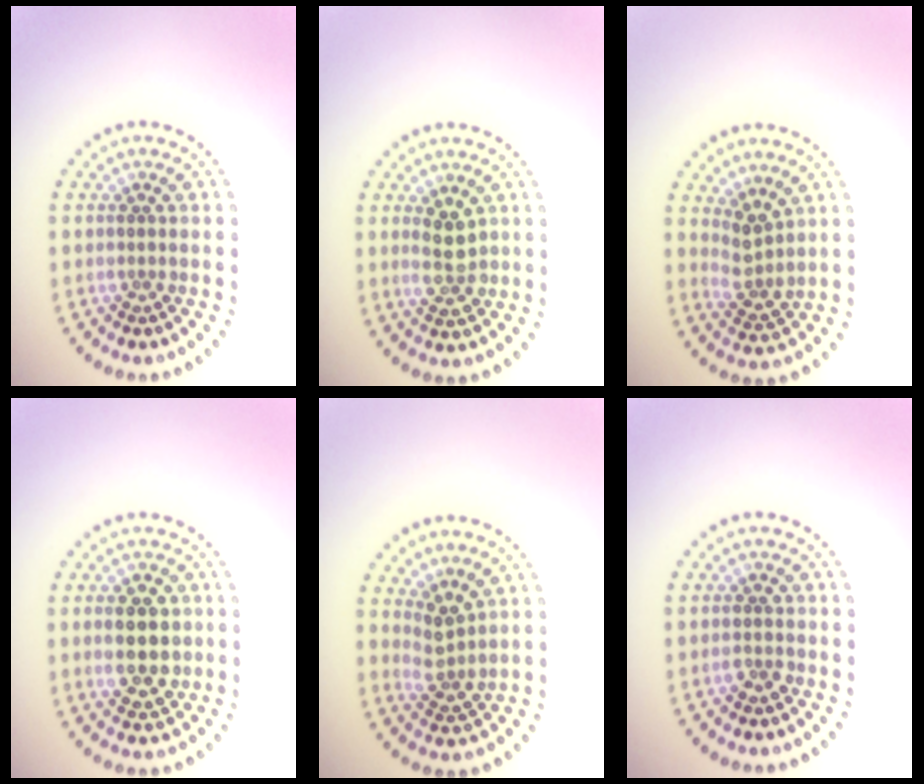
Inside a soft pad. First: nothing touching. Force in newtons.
{"total": 2.7, "press": 2.7, "slide": 0.4}
{"total": 2.5, "press": 2.0, "slide": 1.6}
{"total": 4.4, "press": 4.4, "slide": 0.4}
{"total": 2.5, "press": 1.9, "slide": 1.6}
{"total": 1.2, "press": 1.2, "slide": 0.3}